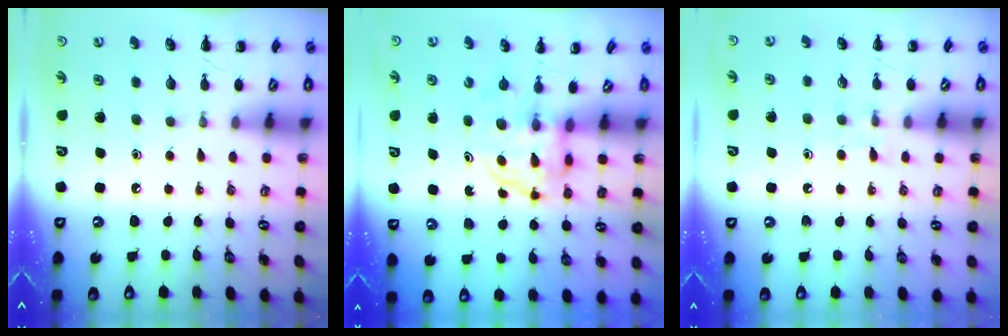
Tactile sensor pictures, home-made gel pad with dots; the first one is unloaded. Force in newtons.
{"total": 3.9, "press": 3.9, "slide": 0.3}
{"total": 4.4, "press": 4.1, "slide": 1.6}